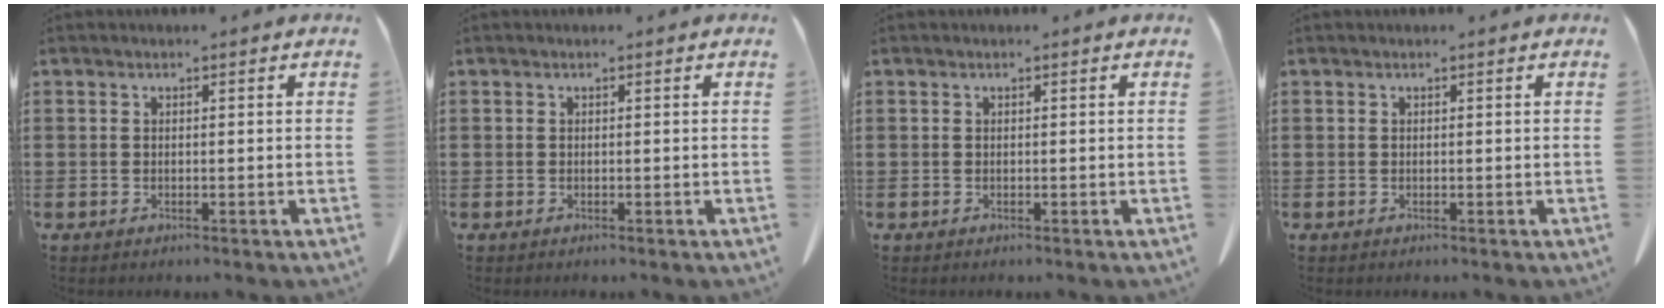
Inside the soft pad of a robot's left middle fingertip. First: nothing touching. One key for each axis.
{"total": 0.0}
{"total": 0.0}
{"total": 0.0}